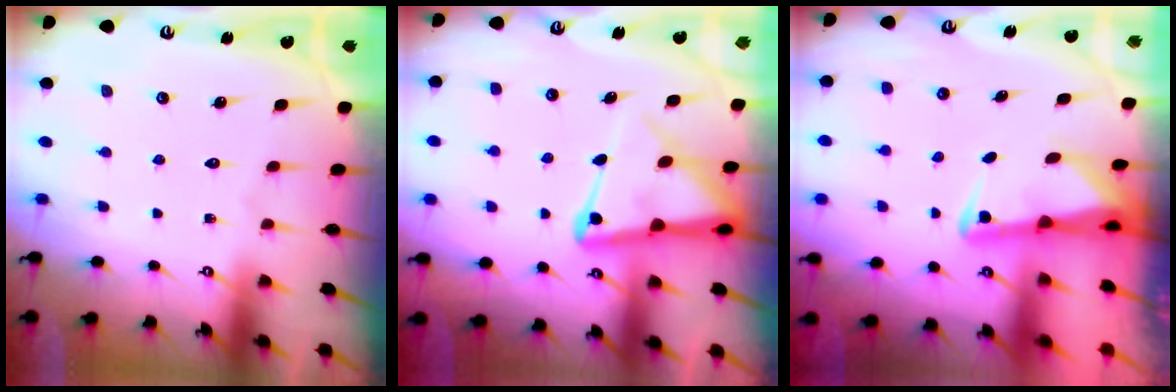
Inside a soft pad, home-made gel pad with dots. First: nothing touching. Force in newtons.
{"total": 9.9, "press": 9.9, "slide": 1.0}
{"total": 2.4, "press": 2.3, "slide": 0.6}